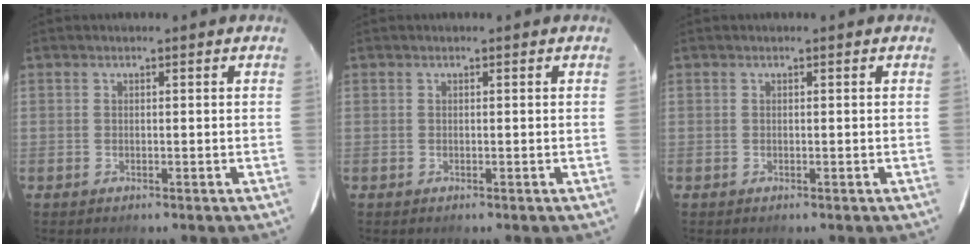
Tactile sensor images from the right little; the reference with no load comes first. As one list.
[{"total": 0.0}, {"total": 0.0}]